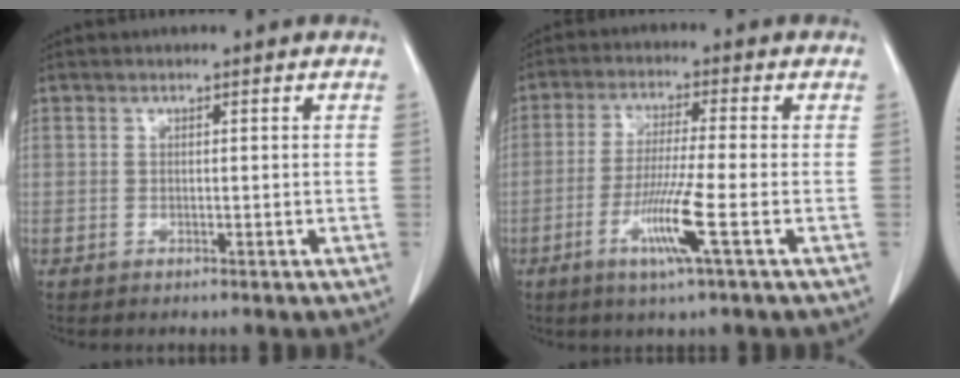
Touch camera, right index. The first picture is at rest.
{"total": 8.2, "force": [-3.1, -0.9, 7.5], "torque": [-0.148, -0.019, -0.063]}